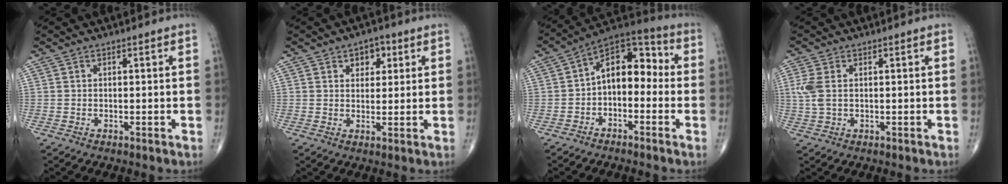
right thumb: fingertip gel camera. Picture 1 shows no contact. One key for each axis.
{"total": 4.7, "fx": 2.2, "fy": 3.2, "fz": 2.7, "tx": -0.011, "ty": -0.006, "tz": 0.028}
{"total": 11.2, "fx": -1.1, "fy": 7.1, "fz": 8.6, "tx": -0.099, "ty": 0.049, "tz": -0.038}
{"total": 4.2, "fx": 0.5, "fy": 2.4, "fz": 3.3, "tx": -0.103, "ty": 0.009, "tz": 0.013}